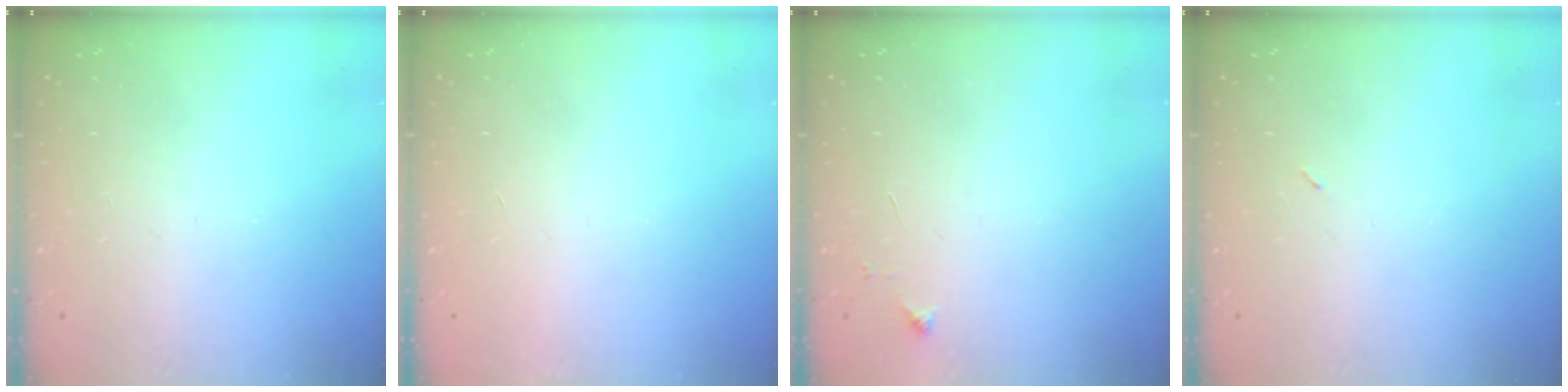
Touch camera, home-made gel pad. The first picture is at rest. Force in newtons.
{"total": 1.7, "press": 1.7, "slide": 0.1}
{"total": 3.9, "press": 3.8, "slide": 0.6}
{"total": 2.2, "press": 2.1, "slide": 0.9}